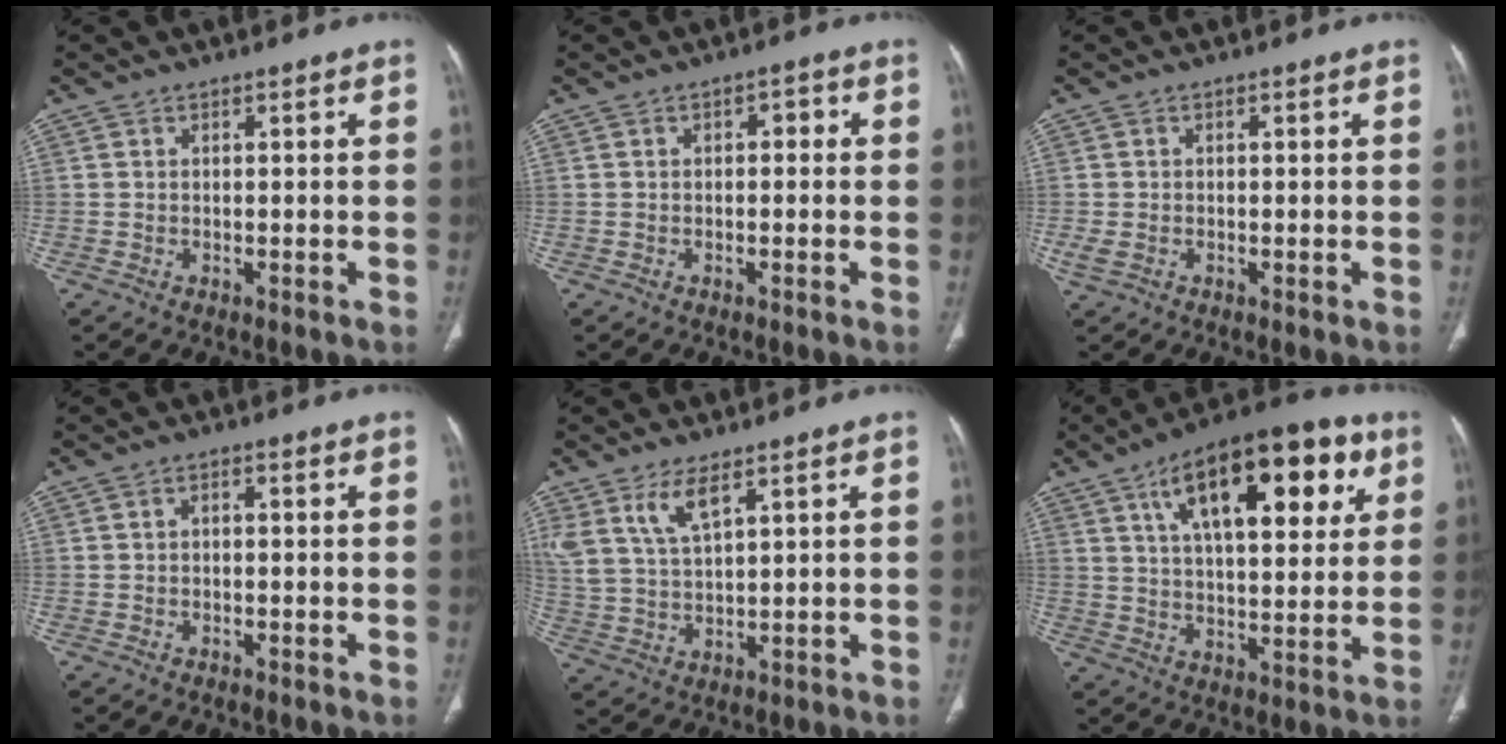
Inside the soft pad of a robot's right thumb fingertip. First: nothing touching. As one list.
[{"total": 2.0, "force": [0.2, 1.2, 1.6], "torque": [-0.013, 0.006, -0.004]}, {"total": 2.1, "force": [-0.5, 1.3, 1.6], "torque": [-0.041, 0.004, -0.006]}, {"total": 1.1, "force": [-0.1, 0.7, 0.8], "torque": [-0.010, 0.006, -0.005]}, {"total": 7.2, "force": [4.4, 2.4, 5.2], "torque": [-0.110, -0.017, 0.099]}, {"total": 23.2, "force": [9.9, 9.8, 18.5], "torque": [-0.251, -0.007, 0.152]}]